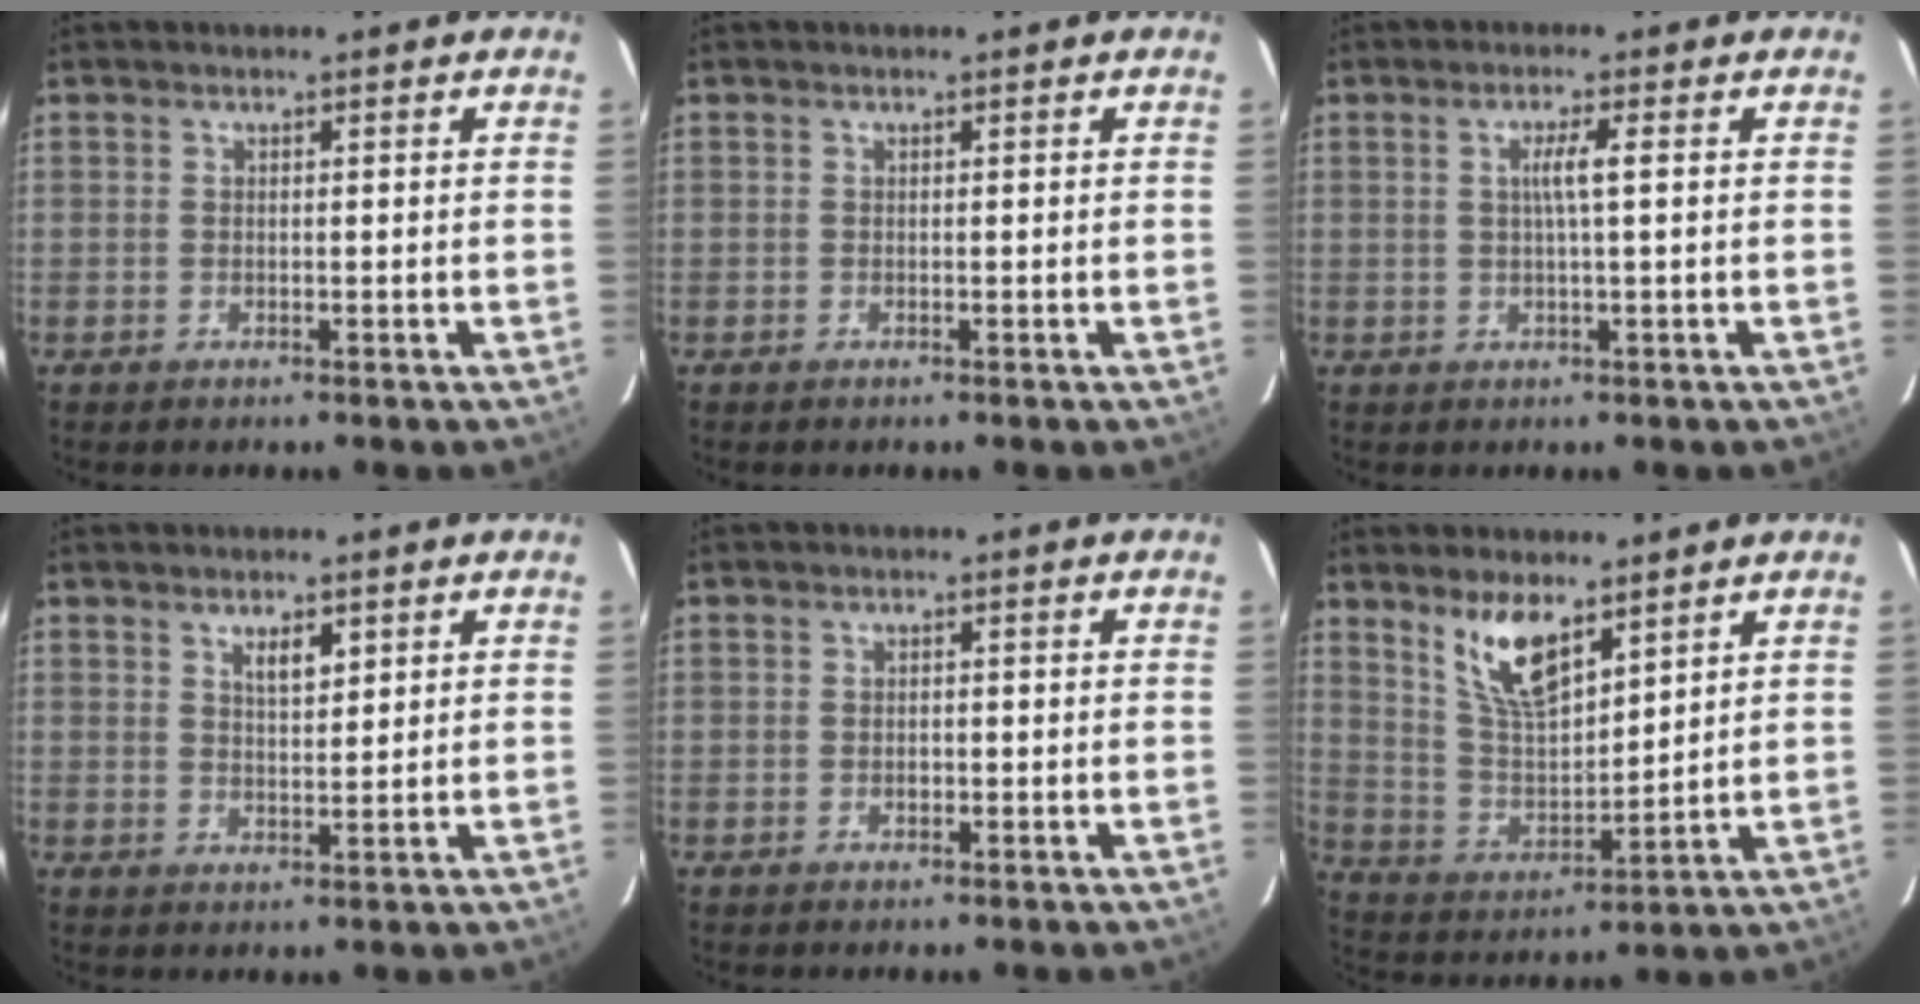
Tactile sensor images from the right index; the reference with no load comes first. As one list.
[{"total": 0.0}, {"total": 3.0, "force": [0.4, -0.3, 2.9], "torque": [-0.055, 0.001, 0.006]}, {"total": 3.3, "force": [1.8, 1.3, 2.5], "torque": [-0.039, 0.002, 0.032]}, {"total": 1.3, "force": [-0.4, 1.1, 0.7], "torque": [-0.010, 0.001, -0.006]}, {"total": 10.7, "force": [6.9, 3.8, 7.3], "torque": [-0.136, 0.000, 0.145]}]